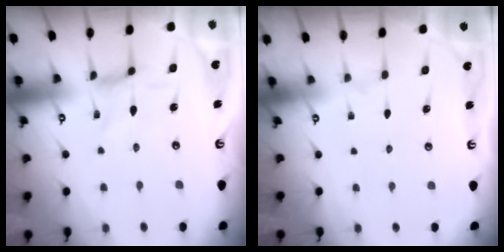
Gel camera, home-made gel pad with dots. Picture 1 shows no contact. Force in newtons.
{"total": 0.0}